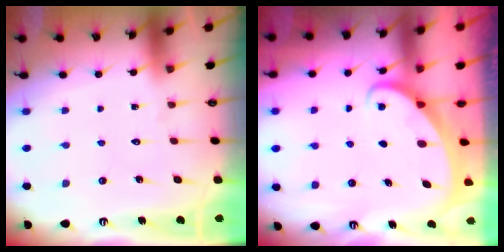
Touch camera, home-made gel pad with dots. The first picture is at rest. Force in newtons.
{"total": 1.7, "press": 1.7, "slide": 0.2}